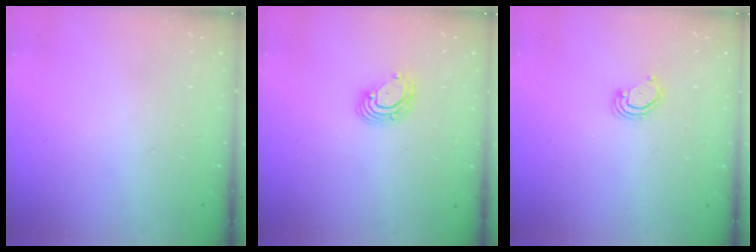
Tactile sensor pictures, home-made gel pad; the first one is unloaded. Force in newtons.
{"total": 5.8, "press": 5.7, "slide": 0.8}
{"total": 2.9, "press": 2.9, "slide": 0.3}